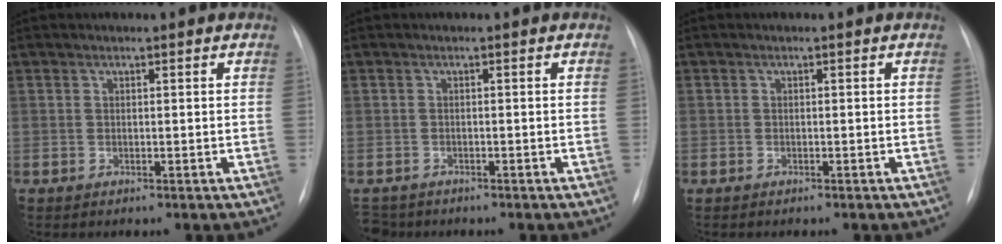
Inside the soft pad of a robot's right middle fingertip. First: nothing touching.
{"total": 3.2, "force": [-2.8, 1.4, 0.0], "torque": [0.002, -0.003, -0.049]}
{"total": 0.6, "force": [-0.5, 0.2, 0.3], "torque": [-0.003, 0.000, -0.004]}